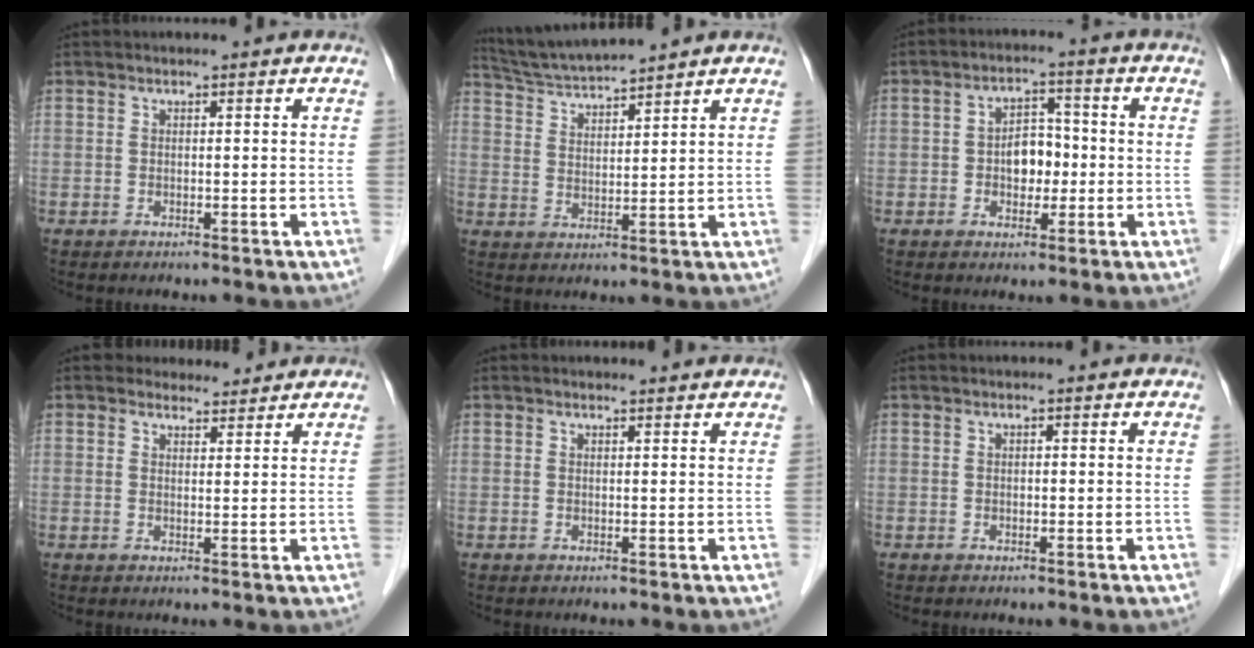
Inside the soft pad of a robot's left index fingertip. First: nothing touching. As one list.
[{"total": 7.3, "force": [7.0, -1.2, 2.0], "torque": [-0.047, 0.014, 0.139]}, {"total": 5.1, "force": [-0.7, 3.4, 3.7], "torque": [-0.062, 0.016, -0.013]}, {"total": 3.5, "force": [3.2, 1.4, 0.0], "torque": [0.005, 0.000, 0.040]}, {"total": 2.3, "force": [2.2, 0.3, 0.4], "torque": [-0.012, 0.007, 0.024]}, {"total": 0.0}]